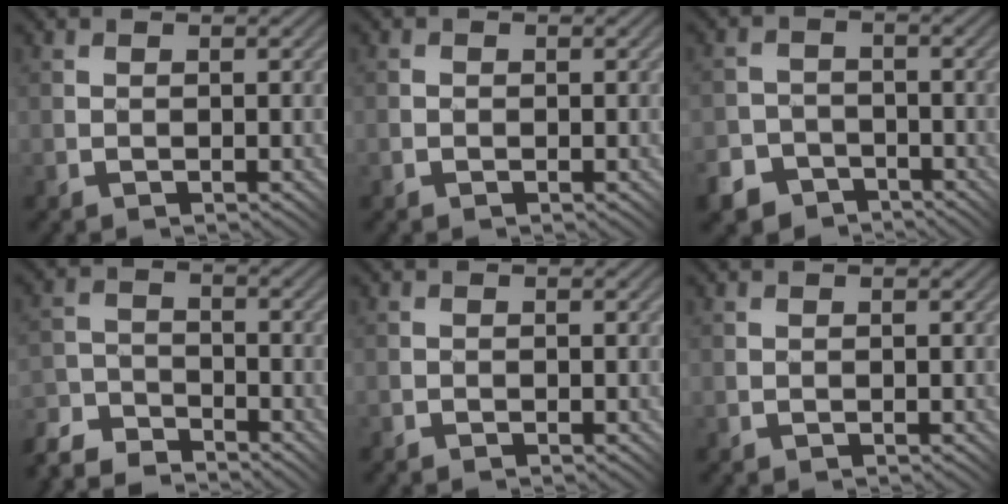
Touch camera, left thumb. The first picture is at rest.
{"total": 0.7, "force": [-0.3, 0.5, 0.2], "torque": [0.004, 0.002, -0.006]}
{"total": 6.7, "force": [-4.9, 4.4, 1.1], "torque": [-0.018, -0.009, -0.093]}
{"total": 7.3, "force": [-6.8, 2.0, 1.7], "torque": [-0.035, -0.001, -0.130]}
{"total": 0.5, "force": [-0.5, 0.0, -0.1], "torque": [0.004, 0.002, -0.011]}
{"total": 0.0}